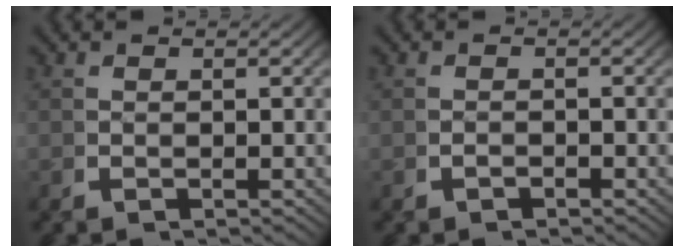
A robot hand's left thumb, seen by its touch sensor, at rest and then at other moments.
{"total": 0.6, "force": [-0.6, 0.2, 0.1], "torque": [-0.006, -0.004, -0.008]}